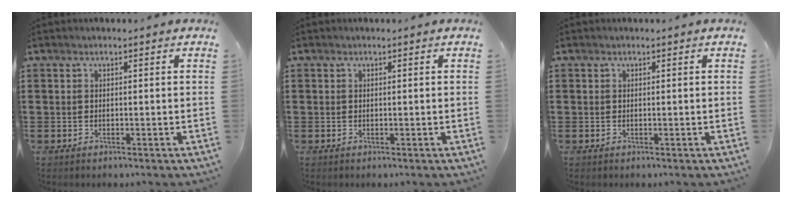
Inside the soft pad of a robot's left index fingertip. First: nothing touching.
{"total": 0.0}
{"total": 0.0}